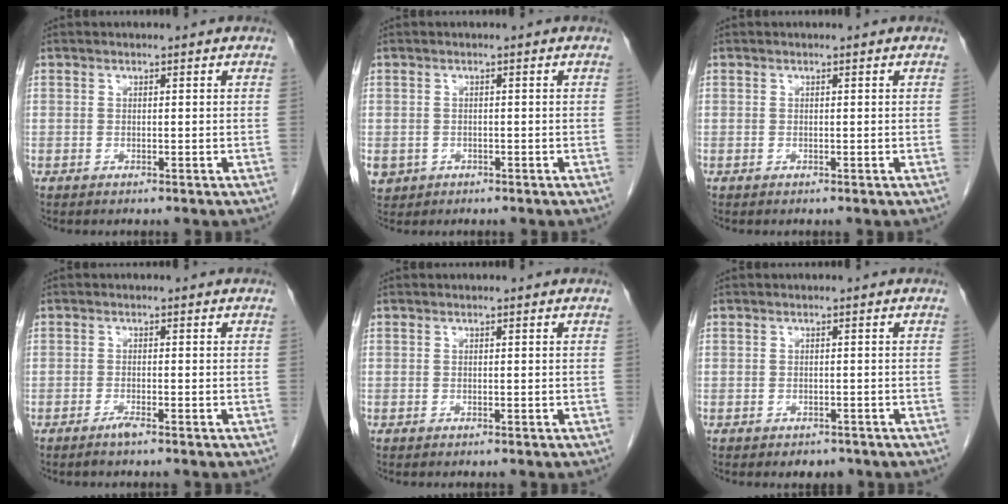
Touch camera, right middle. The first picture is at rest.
{"total": 3.6, "force": [-1.6, 3.2, 0.7], "torque": [-0.017, 0.001, -0.021]}
{"total": 0.0}
{"total": 1.4, "force": [-1.1, -0.1, 0.8], "torque": [-0.021, -0.002, -0.022]}
{"total": 0.0}
{"total": 2.0, "force": [-1.5, 1.2, 0.6], "torque": [-0.008, 0.001, -0.015]}